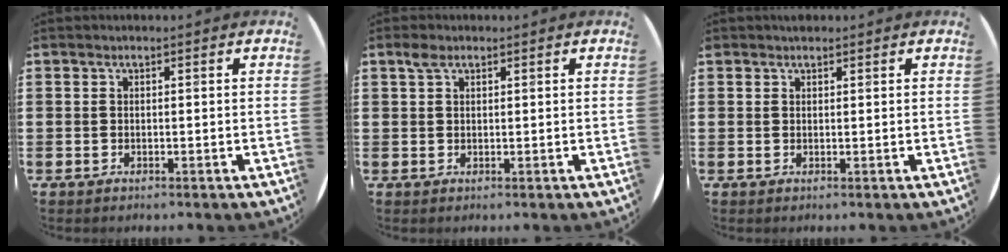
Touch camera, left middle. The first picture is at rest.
{"total": 1.6, "force": [1.1, 0.9, 0.7], "torque": [-0.009, 0.001, 0.018]}
{"total": 0.7, "force": [0.7, 0.3, 0.0], "torque": [0.000, 0.003, 0.013]}